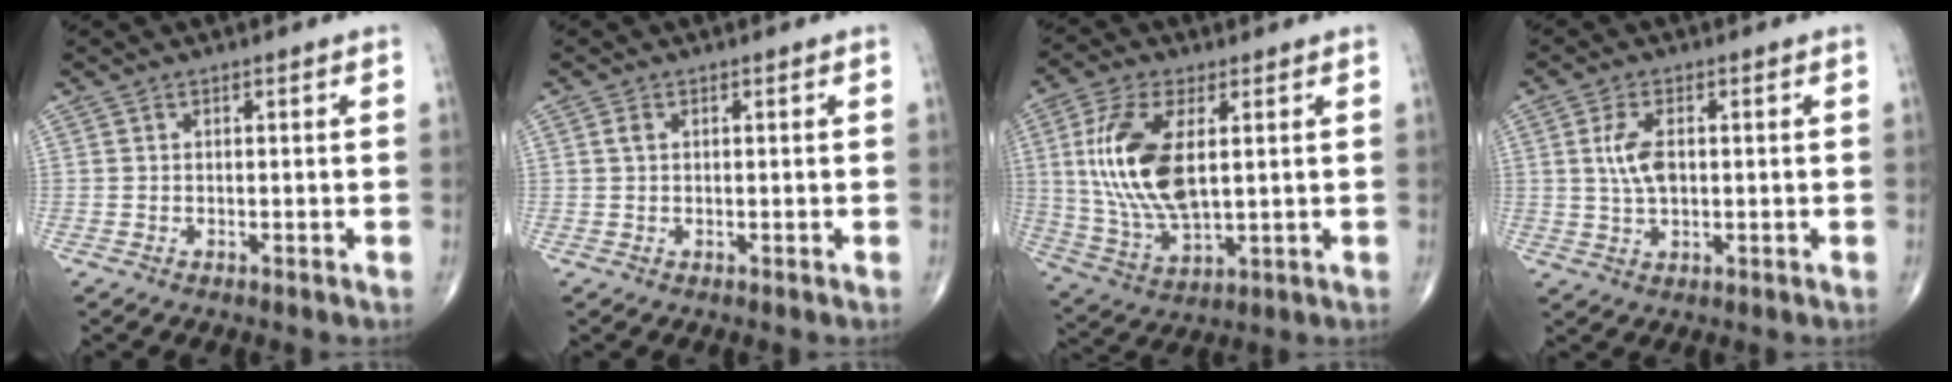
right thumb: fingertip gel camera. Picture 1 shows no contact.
{"total": 1.0, "force": [0.3, 0.7, 0.7], "torque": [-0.016, 0.003, 0.006]}
{"total": 15.9, "force": [2.8, 7.5, 13.7], "torque": [-0.287, -0.011, 0.061]}
{"total": 5.6, "force": [0.8, 2.9, 4.7], "torque": [-0.097, -0.001, 0.014]}